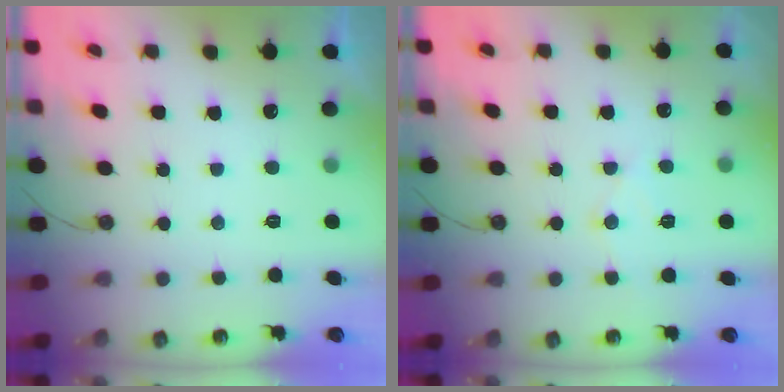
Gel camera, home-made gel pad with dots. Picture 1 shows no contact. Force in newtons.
{"total": 7.0, "press": 6.9, "slide": 0.4}